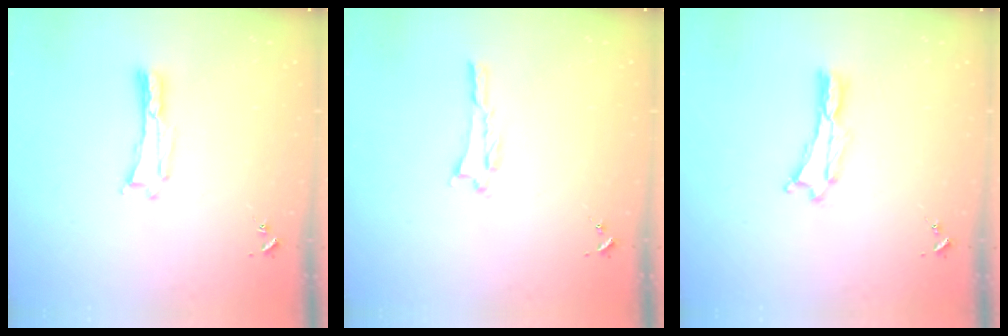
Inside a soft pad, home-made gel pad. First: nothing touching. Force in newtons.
{"total": 1.0, "press": 1.0, "slide": 0.2}
{"total": 0.0}